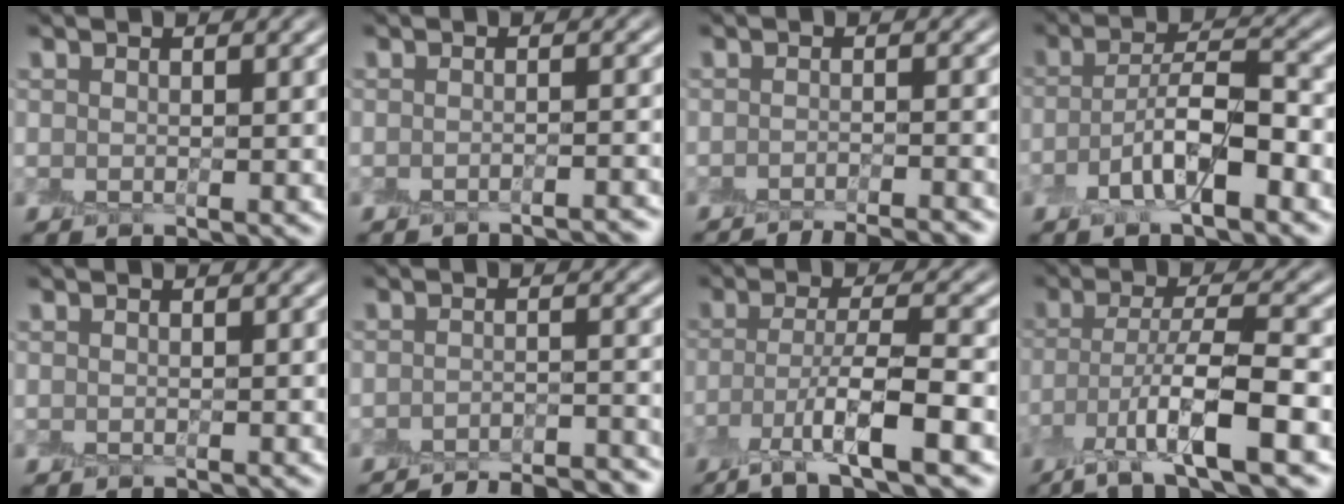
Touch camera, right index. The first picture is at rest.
{"total": 2.9, "force": [-2.8, 0.1, 0.8], "torque": [0.003, 0.004, -0.036]}
{"total": 6.5, "force": [-6.0, 1.1, 2.0], "torque": [-0.006, 0.004, -0.071]}
{"total": 5.2, "force": [-2.4, 1.5, 4.3], "torque": [-0.084, 0.010, -0.047]}
{"total": 0.0}
{"total": 10.3, "force": [-9.6, 2.5, 2.7], "torque": [-0.014, -0.007, -0.113]}
{"total": 6.6, "force": [-3.6, 0.8, 5.5], "torque": [-0.091, 0.000, -0.071]}
{"total": 7.7, "force": [-4.1, 1.1, 6.4], "torque": [-0.109, -0.001, -0.078]}